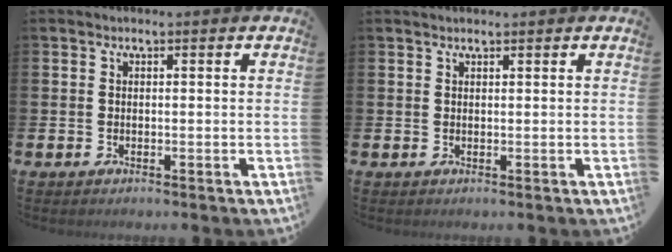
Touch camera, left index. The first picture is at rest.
{"total": 0.7, "force": [0.7, 0.1, 0.1], "torque": [0.002, -0.001, 0.011]}